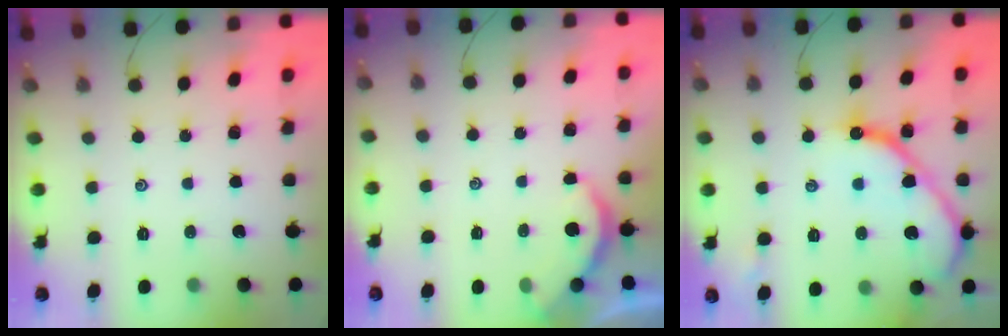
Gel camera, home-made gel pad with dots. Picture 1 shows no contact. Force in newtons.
{"total": 2.5, "press": 2.5, "slide": 0.4}
{"total": 13.1, "press": 13.0, "slide": 1.2}